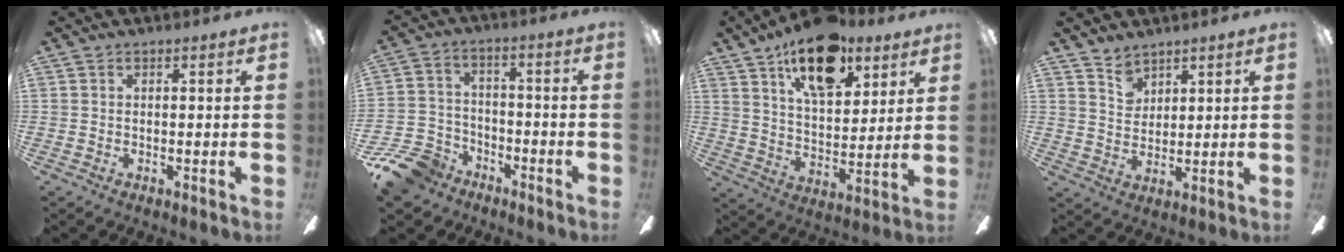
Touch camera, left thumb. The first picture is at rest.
{"total": 10.6, "force": [-7.8, 6.3, 3.5], "torque": [-0.087, 0.049, -0.149]}
{"total": 17.4, "force": [11.4, 8.4, 10.2], "torque": [-0.150, -0.051, 0.193]}
{"total": 5.2, "force": [4.2, 2.8, 1.0], "torque": [-0.015, -0.020, 0.078]}